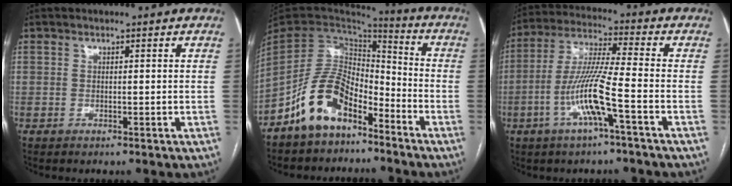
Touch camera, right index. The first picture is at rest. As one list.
[{"total": 11.6, "force": [-7.2, 6.1, 6.8], "torque": [-0.141, 0.025, -0.138]}, {"total": 10.7, "force": [-3.8, 0.0, 10.0], "torque": [-0.205, 0.003, -0.076]}]